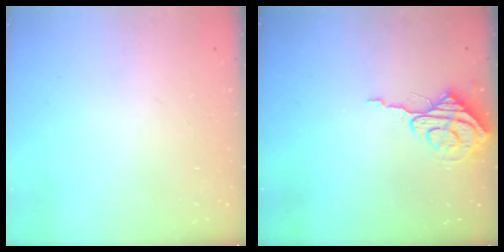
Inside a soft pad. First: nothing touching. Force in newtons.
{"total": 7.6, "press": 7.5, "slide": 0.5}